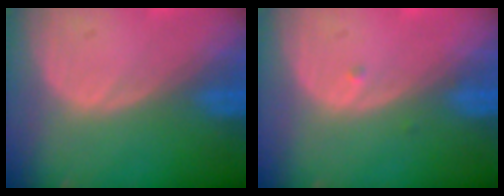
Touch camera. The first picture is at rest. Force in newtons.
{"total": 0.6, "press": 0.5, "slide": 0.3}